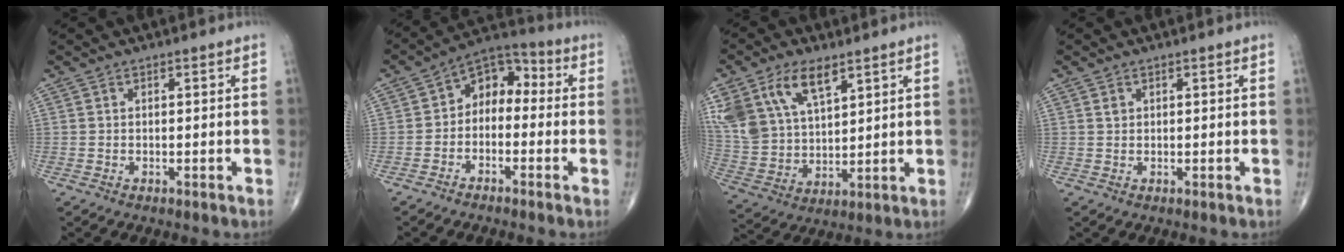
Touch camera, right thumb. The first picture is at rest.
{"total": 8.0, "force": [-0.9, 5.7, 5.6], "torque": [-0.053, 0.042, -0.037]}
{"total": 17.8, "force": [9.5, 10.0, 11.3], "torque": [-0.233, -0.017, 0.191]}
{"total": 0.9, "force": [0.4, 0.7, 0.3], "torque": [0.000, -0.002, 0.007]}